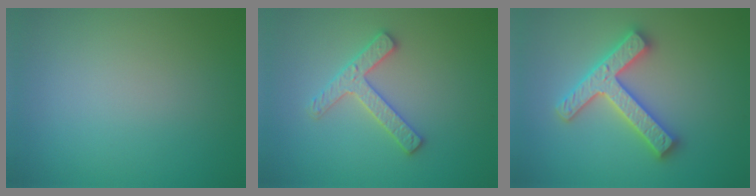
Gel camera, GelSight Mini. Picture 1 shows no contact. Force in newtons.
{"total": 2.7, "press": 2.6, "slide": 0.5}
{"total": 4.7, "press": 4.6, "slide": 0.8}